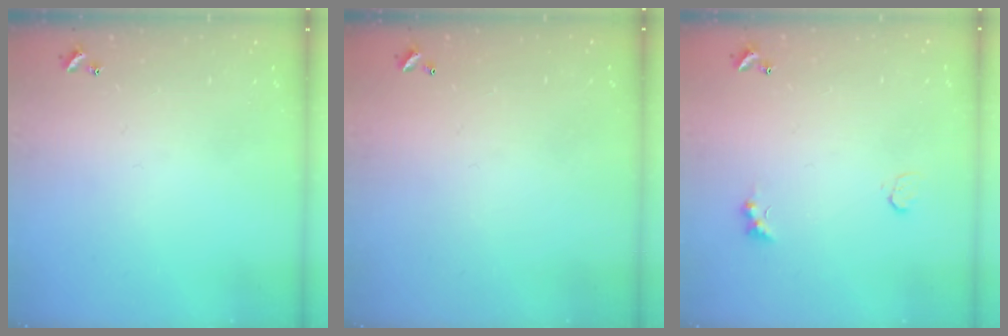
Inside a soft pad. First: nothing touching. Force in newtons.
{"total": 2.9, "press": 2.9, "slide": 0.1}
{"total": 1.9, "press": 1.8, "slide": 0.5}